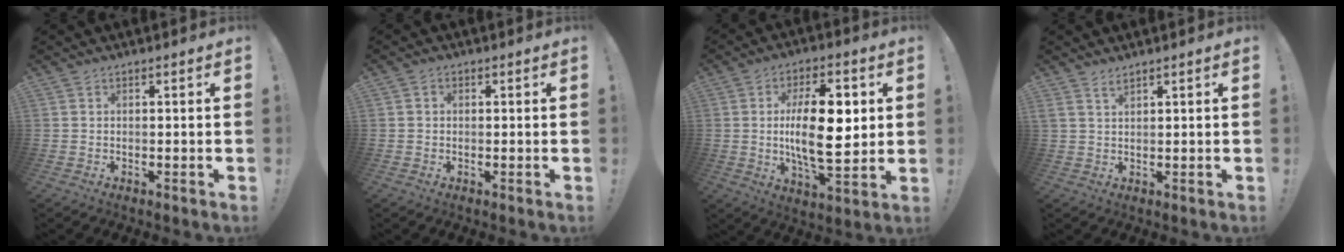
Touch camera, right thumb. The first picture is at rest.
{"total": 1.1, "force": [-0.3, 0.9, 0.5], "torque": [-0.014, 0.006, -0.004]}
{"total": 18.6, "force": [1.6, 7.9, 16.7], "torque": [-0.284, -0.005, 0.014]}
{"total": 2.0, "force": [1.6, 0.3, 1.3], "torque": [-0.026, -0.004, 0.028]}